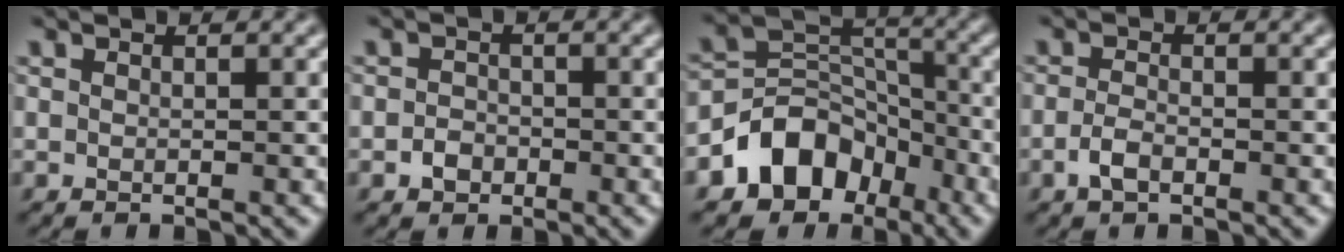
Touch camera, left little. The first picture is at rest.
{"total": 1.4, "force": [-0.8, 1.1, 0.4], "torque": [-0.002, 0.001, -0.020]}
{"total": 7.0, "force": [-4.1, 5.1, 2.5], "torque": [-0.015, 0.004, -0.082]}
{"total": 1.8, "force": [-1.0, 0.7, 1.2], "torque": [-0.026, 0.001, -0.024]}